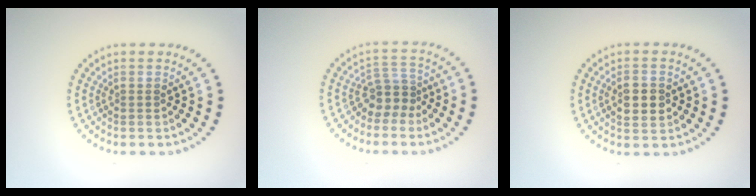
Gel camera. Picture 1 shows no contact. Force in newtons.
{"total": 2.6, "press": 1.9, "slide": 1.8}
{"total": 2.9, "press": 2.9, "slide": 0.1}